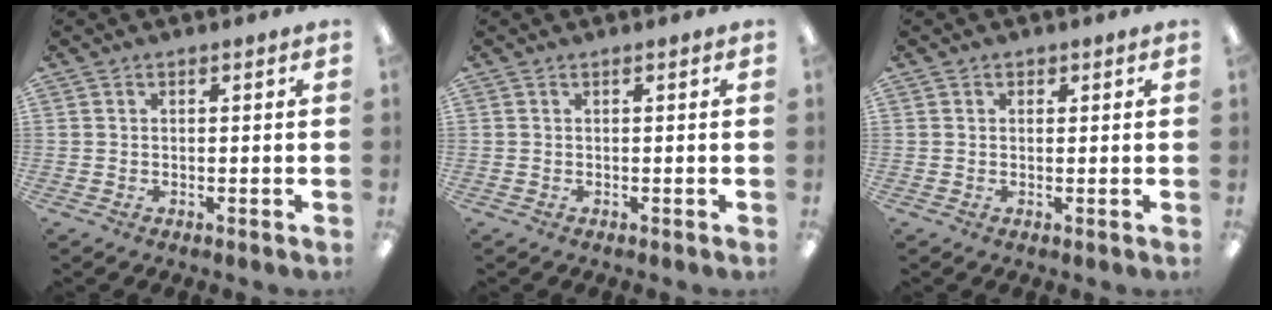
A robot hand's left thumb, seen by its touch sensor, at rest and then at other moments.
{"total": 0.0}
{"total": 1.1, "force": [0.5, 1.0, 0.1], "torque": [0.006, 0.000, 0.007]}